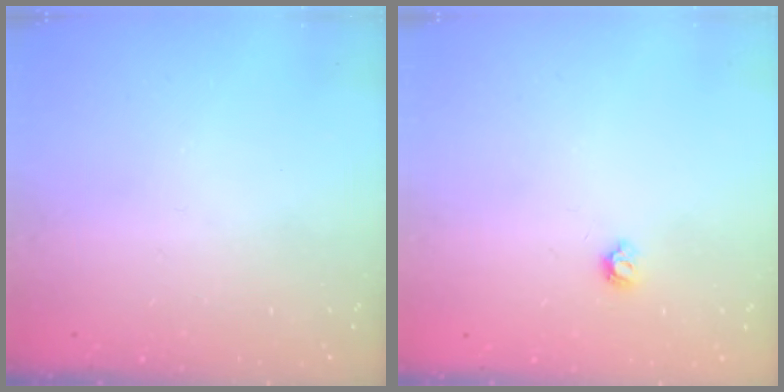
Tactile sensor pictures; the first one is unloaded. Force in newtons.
{"total": 3.8, "press": 3.7, "slide": 0.6}